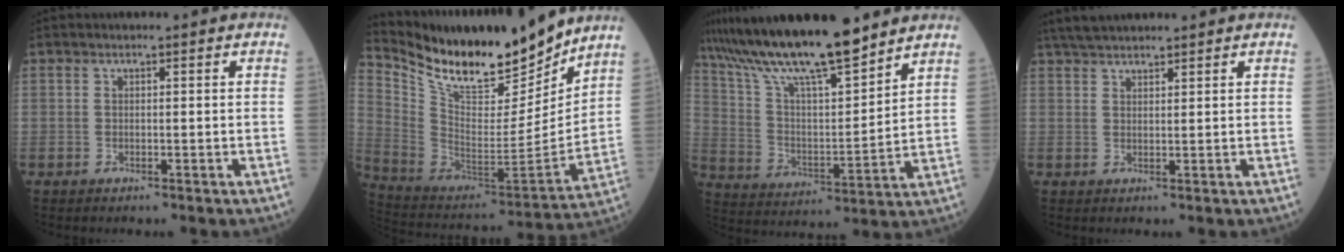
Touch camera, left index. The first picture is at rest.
{"total": 22.3, "force": [18.9, 5.3, 10.5], "torque": [-0.201, -0.028, 0.323]}
{"total": 18.1, "force": [15.1, 1.9, 9.7], "torque": [-0.176, 0.010, 0.275]}
{"total": 5.8, "force": [5.2, 0.8, 2.4], "torque": [-0.045, 0.033, 0.097]}